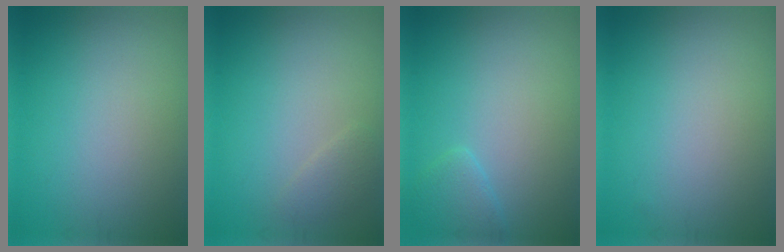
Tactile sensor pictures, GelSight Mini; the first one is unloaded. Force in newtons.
{"total": 1.2, "press": 1.2, "slide": 0.1}
{"total": 1.5, "press": 1.5, "slide": 0.1}
{"total": 0.0}